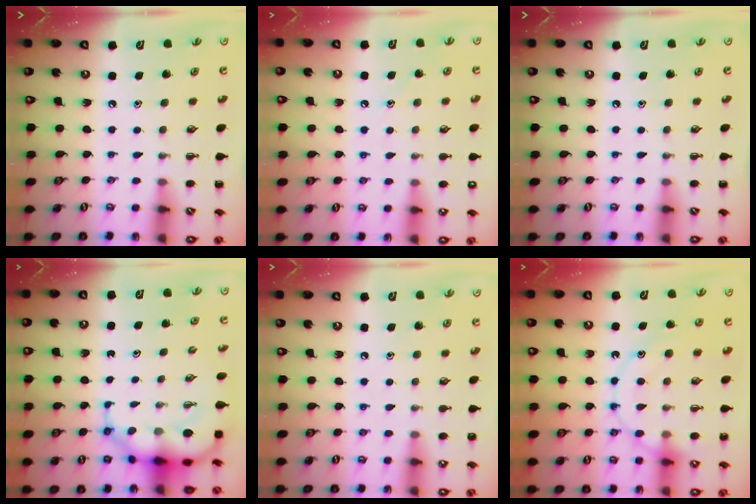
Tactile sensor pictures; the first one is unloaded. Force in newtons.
{"total": 7.2, "press": 6.9, "slide": 2.0}
{"total": 0.0}
{"total": 7.2, "press": 6.8, "slide": 2.2}
{"total": 6.8, "press": 6.6, "slide": 1.5}
{"total": 14.3, "press": 14.3, "slide": 1.3}